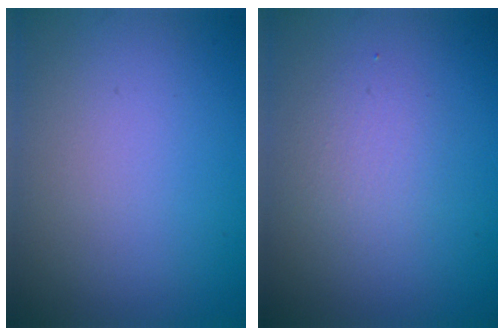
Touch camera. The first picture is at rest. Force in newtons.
{"total": 1.9, "press": 1.9, "slide": 0.1}